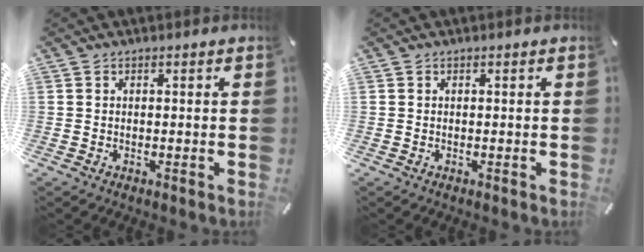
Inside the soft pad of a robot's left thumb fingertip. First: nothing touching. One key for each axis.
{"total": 0.0}